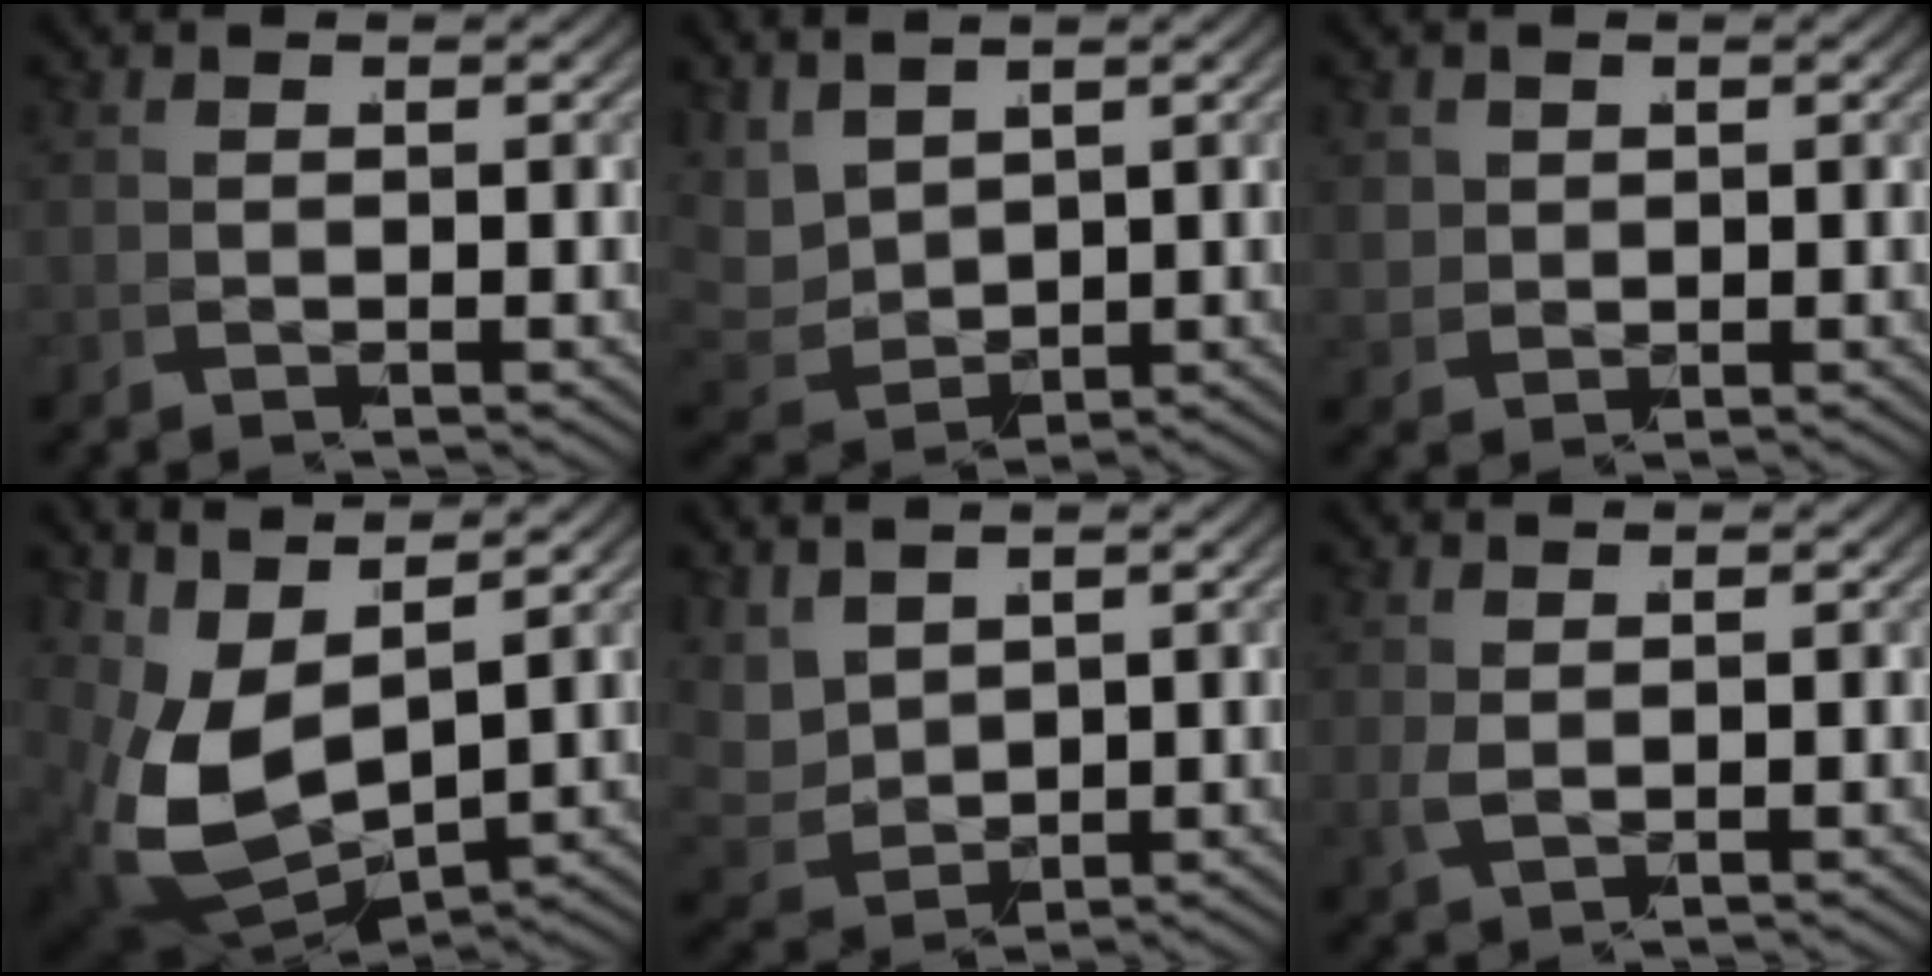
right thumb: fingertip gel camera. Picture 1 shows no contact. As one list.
[{"total": 5.5, "force": [1.8, 3.9, 3.4], "torque": [-0.096, -0.023, 0.056]}, {"total": 2.6, "force": [0.9, 2.2, 1.0], "torque": [-0.033, -0.016, 0.034]}, {"total": 9.7, "force": [0.6, 6.2, 7.5], "torque": [-0.195, -0.059, 0.049]}, {"total": 4.9, "force": [1.8, 3.5, 2.9], "torque": [-0.084, -0.021, 0.056]}, {"total": 1.0, "force": [0.7, 0.2, 0.7], "torque": [-0.025, -0.004, 0.026]}]